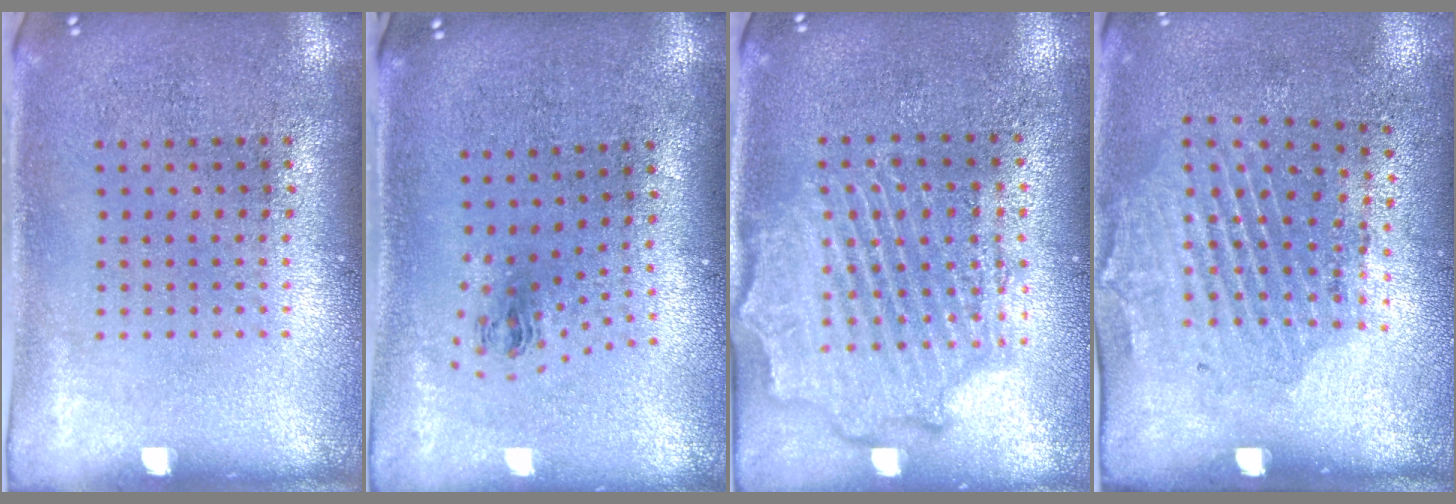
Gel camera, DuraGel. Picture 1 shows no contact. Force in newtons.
{"total": 1.1, "press": 0.4, "slide": 1.0}
{"total": 2.2, "press": 2.1, "slide": 0.5}
{"total": 1.9, "press": 1.2, "slide": 1.5}